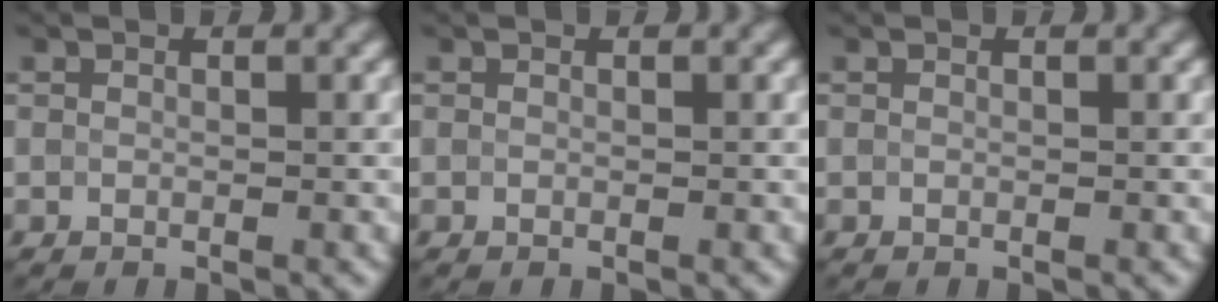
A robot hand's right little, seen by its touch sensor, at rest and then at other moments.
{"total": 0.0}
{"total": 0.0}